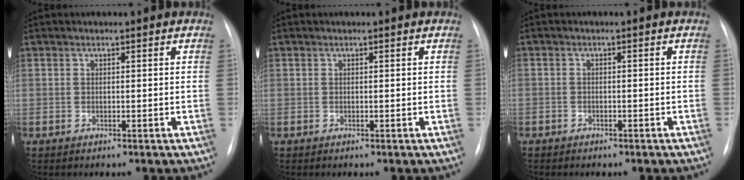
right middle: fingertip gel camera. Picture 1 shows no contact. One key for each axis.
{"total": 0.0}
{"total": 1.7, "fx": -1.3, "fy": 1.0, "fz": 0.4, "tx": -0.010, "ty": 0.004, "tz": -0.015}